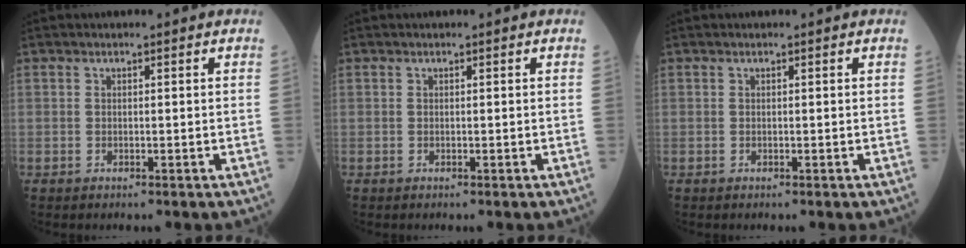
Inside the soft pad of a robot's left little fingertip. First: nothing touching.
{"total": 0.0}
{"total": 0.0}